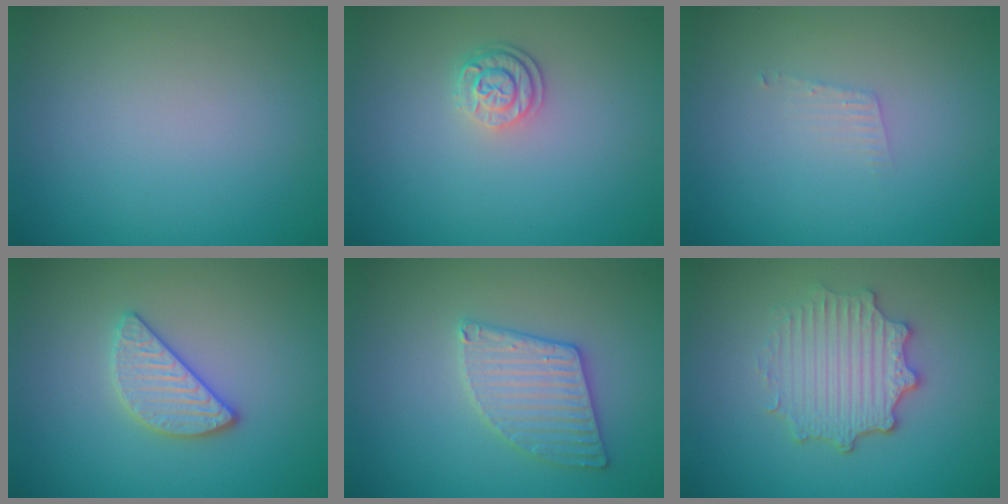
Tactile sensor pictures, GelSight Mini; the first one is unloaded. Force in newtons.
{"total": 2.5, "press": 1.9, "slide": 1.6}
{"total": 0.9, "press": 0.9, "slide": 0.1}
{"total": 3.0, "press": 2.8, "slide": 1.1}
{"total": 3.2, "press": 3.2, "slide": 0.1}
{"total": 4.4, "press": 3.6, "slide": 2.5}